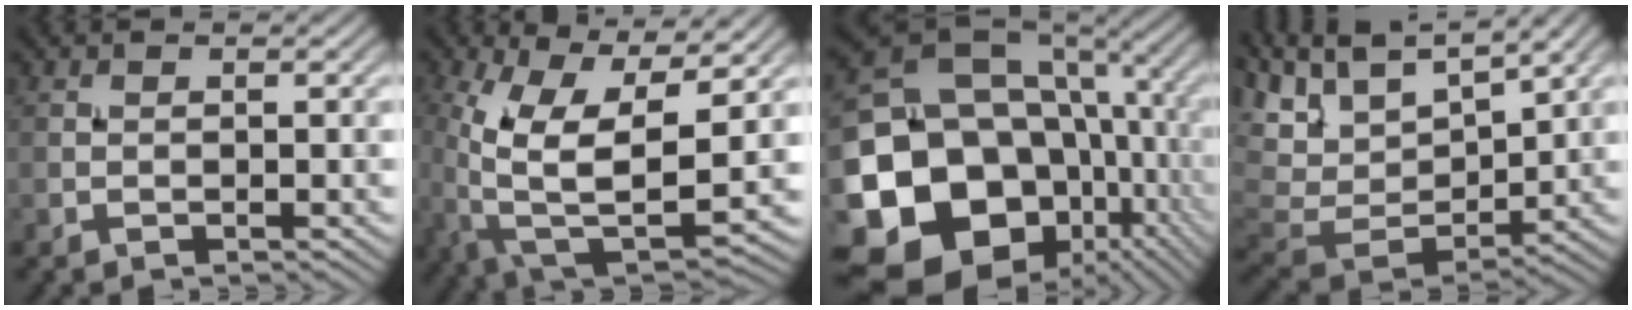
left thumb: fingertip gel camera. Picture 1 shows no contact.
{"total": 15.5, "force": [1.0, 7.4, 13.6], "torque": [-0.274, -0.027, 0.041]}
{"total": 24.1, "force": [-6.2, 19.9, 12.2], "torque": [-0.261, -0.016, -0.100]}
{"total": 12.3, "force": [7.1, 5.3, 8.5], "torque": [-0.213, 0.015, 0.134]}